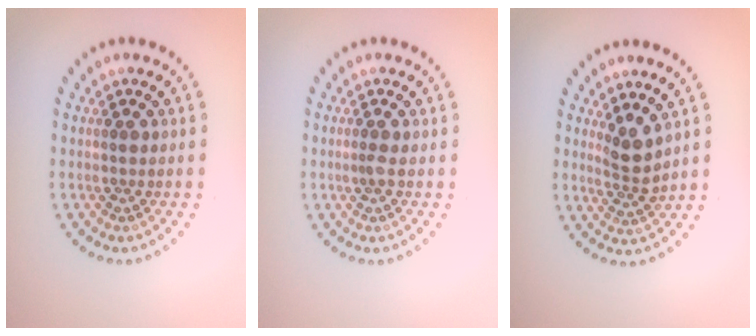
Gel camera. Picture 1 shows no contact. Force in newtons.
{"total": 0.8, "press": 0.5, "slide": 0.6}
{"total": 2.3, "press": 1.7, "slide": 1.6}